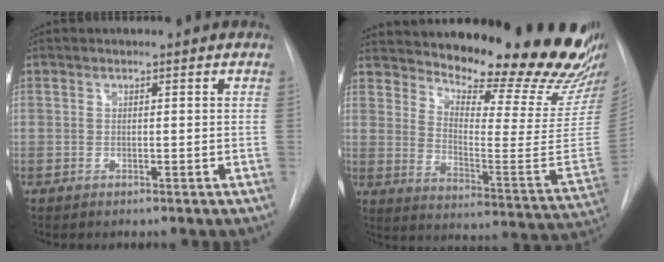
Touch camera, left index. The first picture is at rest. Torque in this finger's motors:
{"motor_torque": [0.60, -0.73, 0.33, 0.10]}